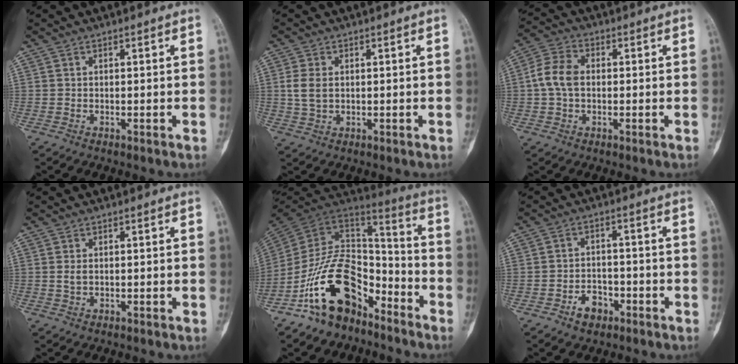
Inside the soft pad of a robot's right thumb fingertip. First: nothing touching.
{"total": 4.0, "force": [0.5, 2.7, 3.0], "torque": [-0.066, 0.000, 0.012]}
{"total": 7.1, "force": [0.0, 5.0, 5.1], "torque": [-0.102, 0.019, -0.007]}
{"total": 1.4, "force": [0.2, 0.8, 1.1], "torque": [-0.021, -0.001, 0.007]}
{"total": 20.2, "force": [-11.4, 11.7, 11.8], "torque": [-0.180, 0.108, -0.207]}
{"total": 4.7, "force": [-2.7, 3.1, 2.2], "torque": [-0.021, 0.026, -0.041]}